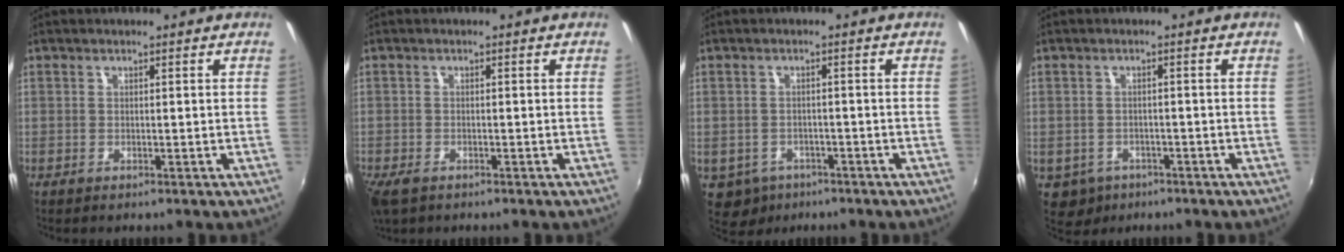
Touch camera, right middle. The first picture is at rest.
{"total": 4.0, "force": [-2.6, 2.1, 2.1], "torque": [-0.053, -0.017, -0.049]}
{"total": 6.2, "force": [-3.2, 4.9, 2.1], "torque": [-0.055, -0.011, -0.040]}
{"total": 5.0, "force": [-2.3, 4.1, 1.6], "torque": [-0.042, -0.006, -0.027]}